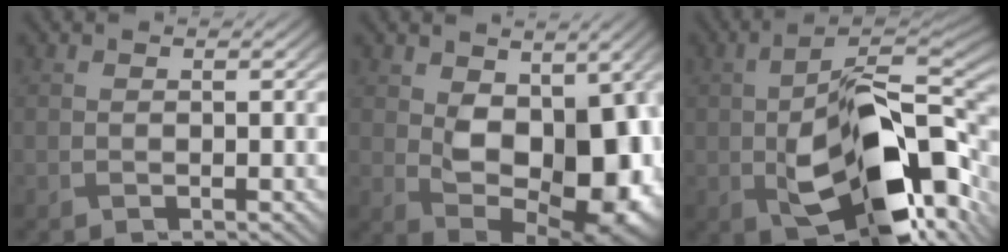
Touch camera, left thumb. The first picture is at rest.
{"total": 13.7, "force": [0.2, 8.4, 10.9], "torque": [-0.156, -0.022, 0.019]}
{"total": 16.5, "force": [-3.8, 8.1, 13.9], "torque": [-0.232, -0.007, -0.057]}